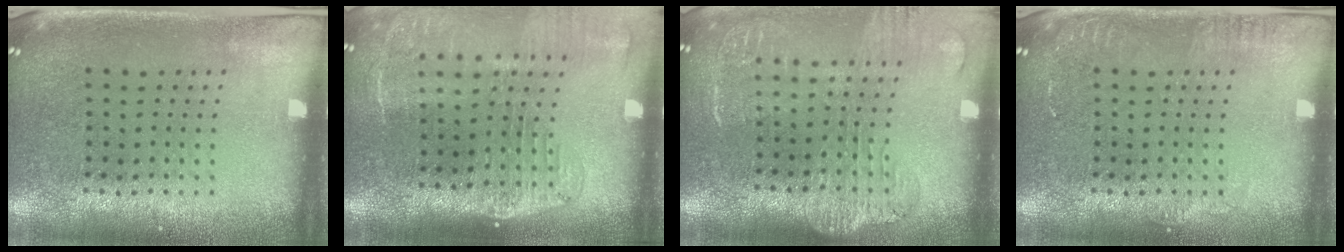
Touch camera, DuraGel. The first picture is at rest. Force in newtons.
{"total": 2.1, "press": 1.7, "slide": 1.2}
{"total": 1.8, "press": 1.6, "slide": 0.9}
{"total": 1.0, "press": 1.0, "slide": 0.2}